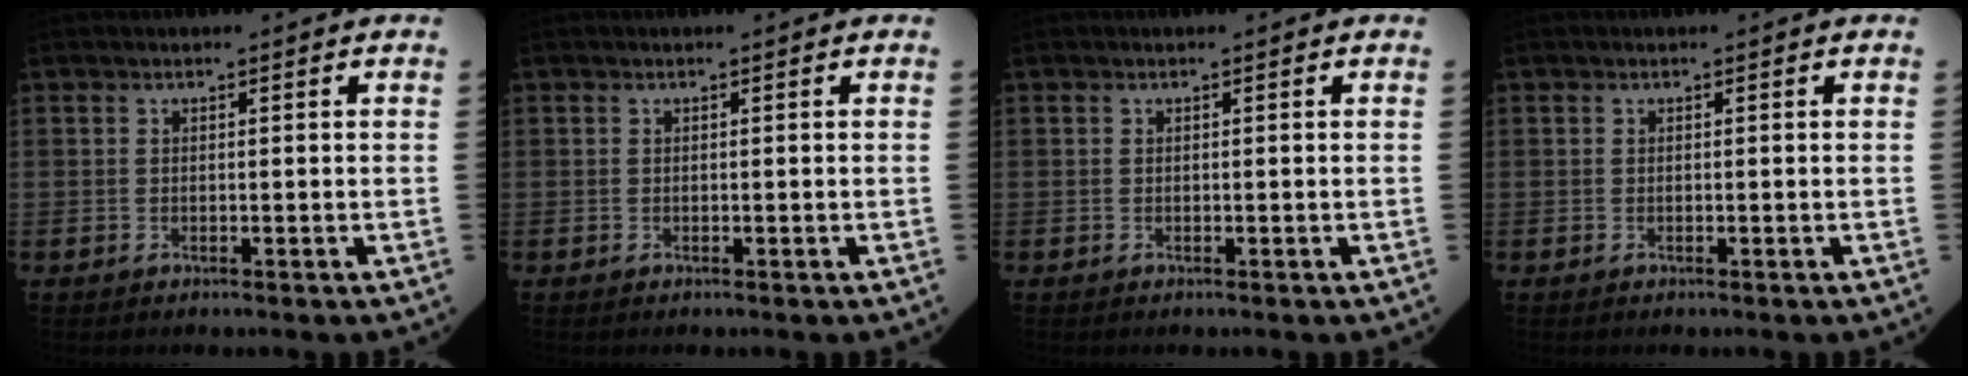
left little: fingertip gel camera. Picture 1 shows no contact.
{"total": 0.0}
{"total": 0.0}
{"total": 0.0}